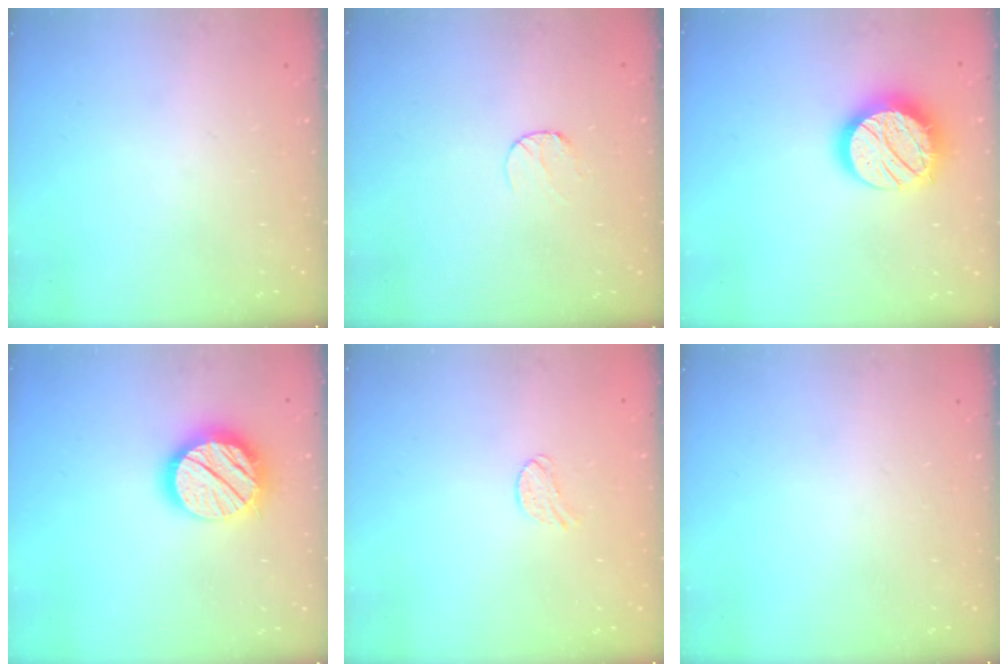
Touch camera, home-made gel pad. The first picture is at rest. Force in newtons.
{"total": 5.1, "press": 5.1, "slide": 0.5}
{"total": 16.2, "press": 16.2, "slide": 1.0}
{"total": 16.9, "press": 16.8, "slide": 1.5}
{"total": 6.7, "press": 6.7, "slide": 0.5}
{"total": 0.0}